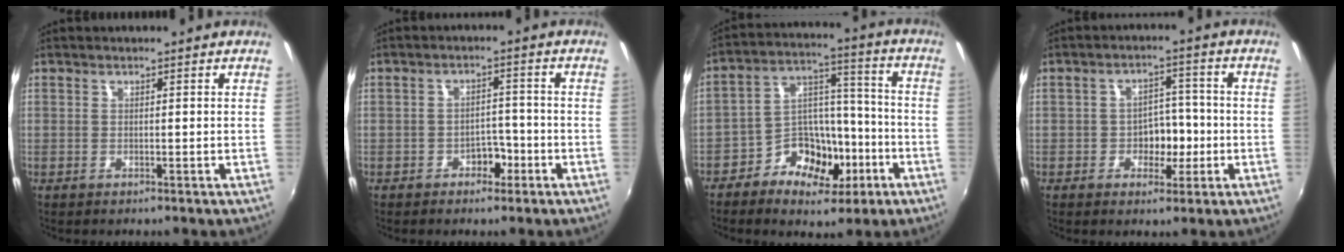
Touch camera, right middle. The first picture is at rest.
{"total": 3.4, "force": [-2.0, 2.4, 1.4], "torque": [-0.026, 0.007, -0.029]}
{"total": 12.6, "force": [-6.5, 8.5, 6.6], "torque": [-0.117, 0.038, -0.101]}
{"total": 5.5, "force": [-1.6, 4.2, 3.1], "torque": [-0.046, 0.009, -0.022]}